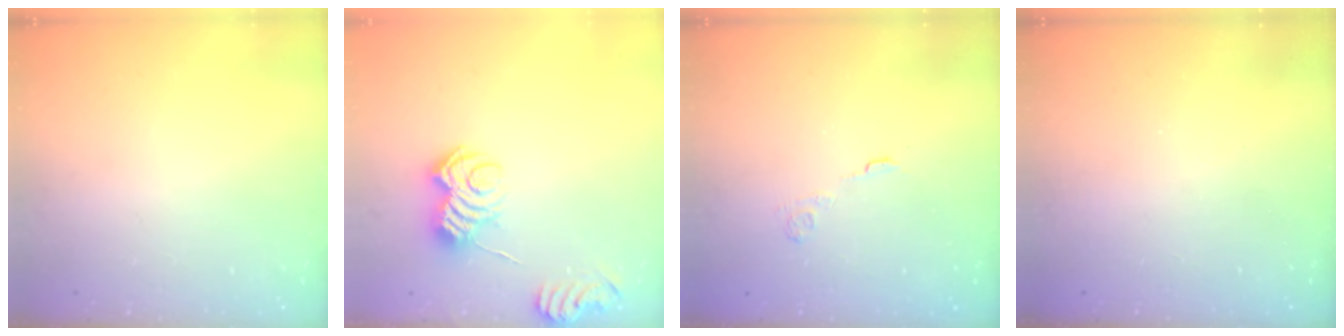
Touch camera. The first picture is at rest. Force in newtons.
{"total": 6.5, "press": 6.5, "slide": 0.4}
{"total": 2.2, "press": 1.7, "slide": 1.4}
{"total": 1.9, "press": 1.9, "slide": 0.6}